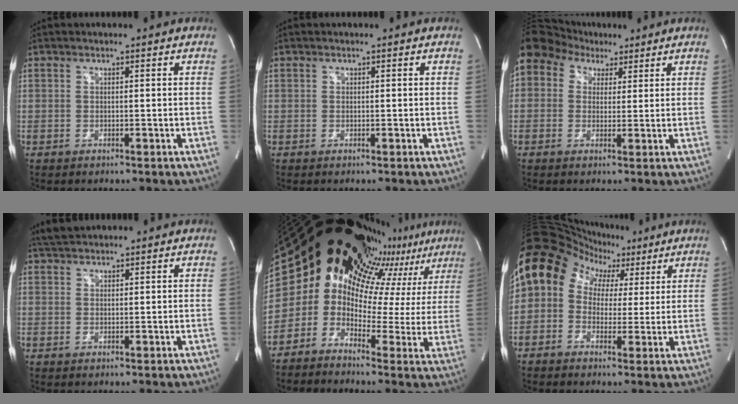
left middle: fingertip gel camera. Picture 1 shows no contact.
{"total": 0.0}
{"total": 16.9, "force": [8.6, 12.8, 7.0], "torque": [-0.207, 0.099, 0.163]}
{"total": 2.7, "force": [2.5, 0.4, 0.7], "torque": [-0.019, 0.020, 0.049]}
{"total": 15.5, "force": [13.0, 4.4, 7.2], "torque": [-0.112, 0.012, 0.153]}
{"total": 13.0, "force": [4.6, 10.7, 5.7], "torque": [-0.097, 0.081, 0.072]}